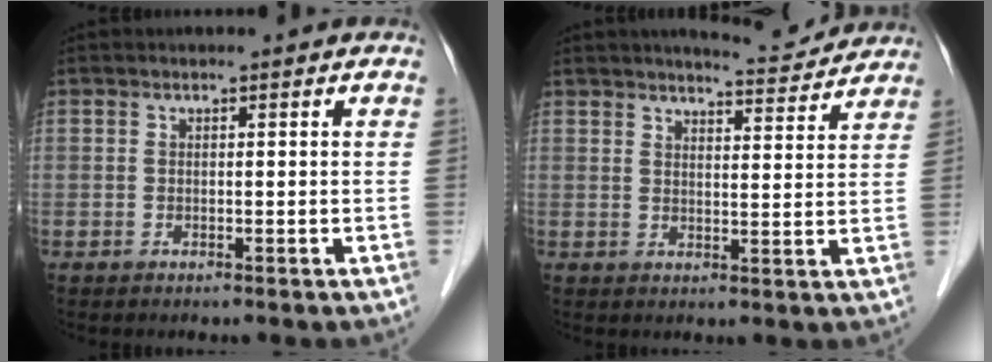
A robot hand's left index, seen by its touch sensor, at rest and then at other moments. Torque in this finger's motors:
{"motor_torque": [1.12, -1.01, 0.40, 0.07]}